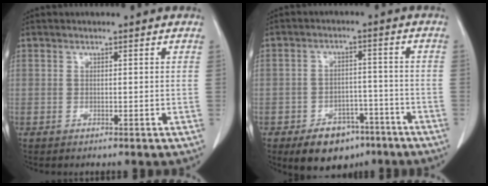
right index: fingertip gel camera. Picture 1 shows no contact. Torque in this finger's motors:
{"motor_torque": [-0.22, -0.14, -0.04, -0.10]}